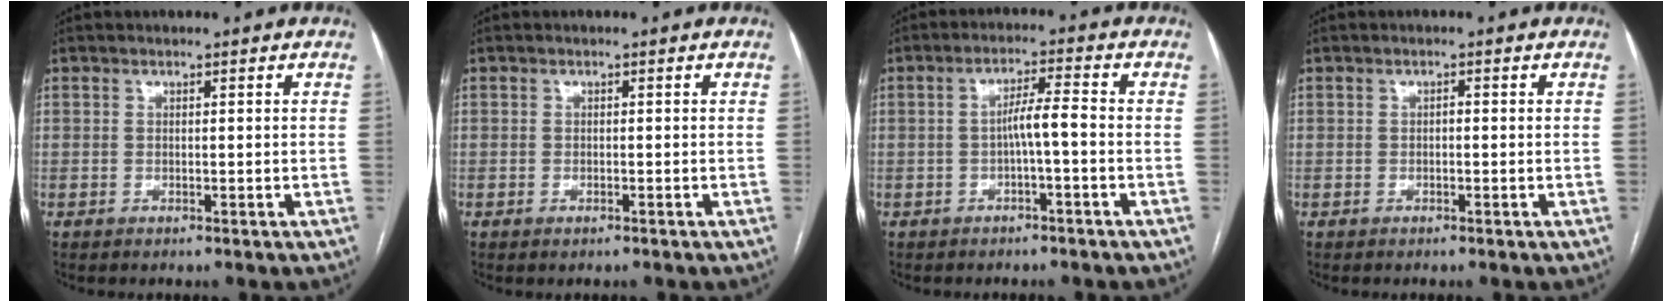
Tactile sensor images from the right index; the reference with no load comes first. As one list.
[{"total": 0.7, "force": [-0.4, 0.3, 0.4], "torque": [-0.011, 0.000, -0.001]}, {"total": 4.1, "force": [-1.0, 0.1, 4.0], "torque": [-0.067, 0.013, -0.012]}, {"total": 0.6, "force": [-0.1, 0.3, 0.5], "torque": [-0.009, 0.003, -0.001]}]